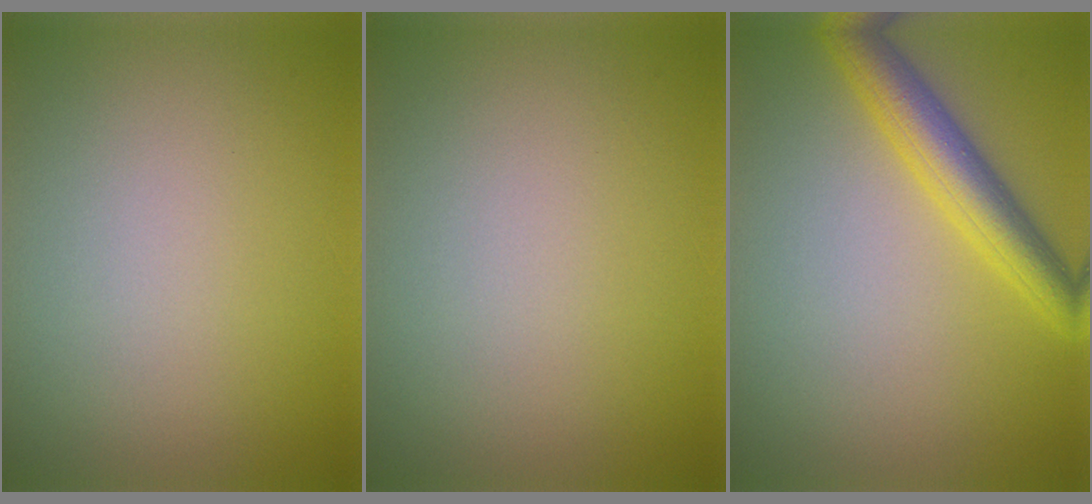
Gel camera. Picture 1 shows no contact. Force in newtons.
{"total": 0.0}
{"total": 4.5, "press": 4.5, "slide": 0.2}